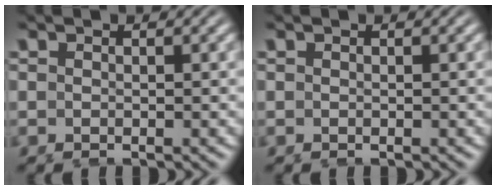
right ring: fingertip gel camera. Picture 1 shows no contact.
{"total": 0.0}